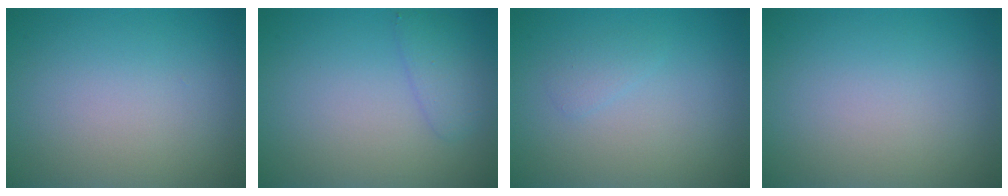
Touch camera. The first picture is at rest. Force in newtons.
{"total": 1.9, "press": 1.9, "slide": 0.1}
{"total": 0.9, "press": 0.9, "slide": 0.0}
{"total": 0.0}